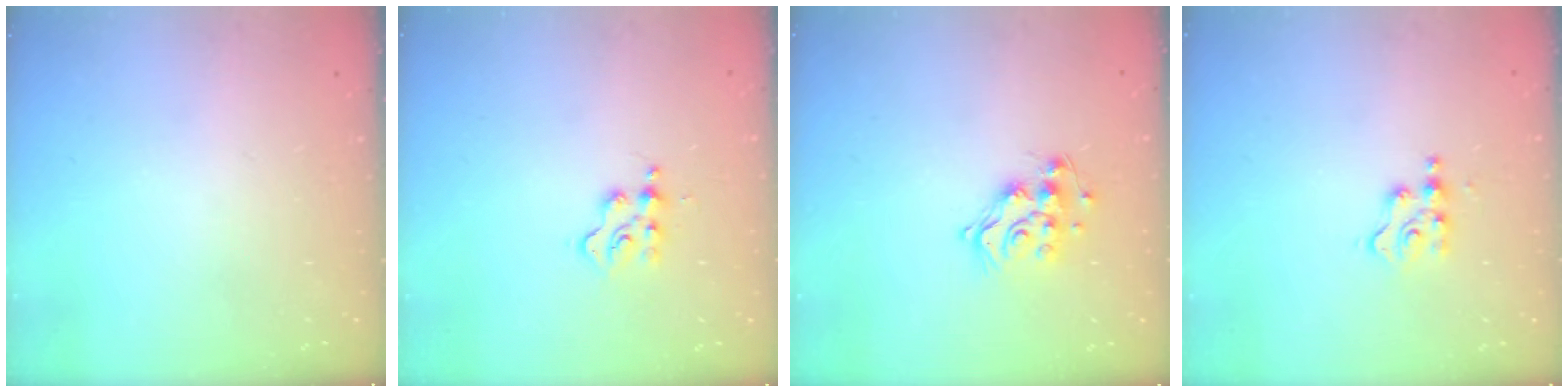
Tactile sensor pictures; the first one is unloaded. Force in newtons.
{"total": 3.8, "press": 3.8, "slide": 0.4}
{"total": 12.5, "press": 12.5, "slide": 0.8}
{"total": 2.3, "press": 2.2, "slide": 0.3}